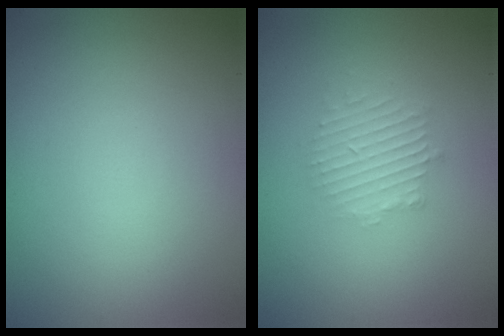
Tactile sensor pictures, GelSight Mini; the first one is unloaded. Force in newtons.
{"total": 2.1, "press": 2.1, "slide": 0.4}